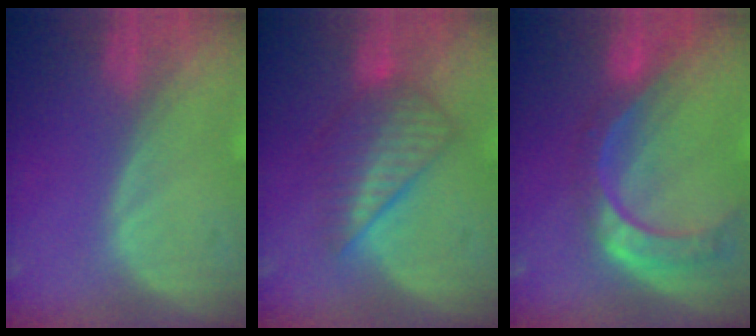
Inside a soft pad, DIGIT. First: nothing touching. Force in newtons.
{"total": 6.4, "press": 6.3, "slide": 0.7}
{"total": 8.7, "press": 7.2, "slide": 4.9}